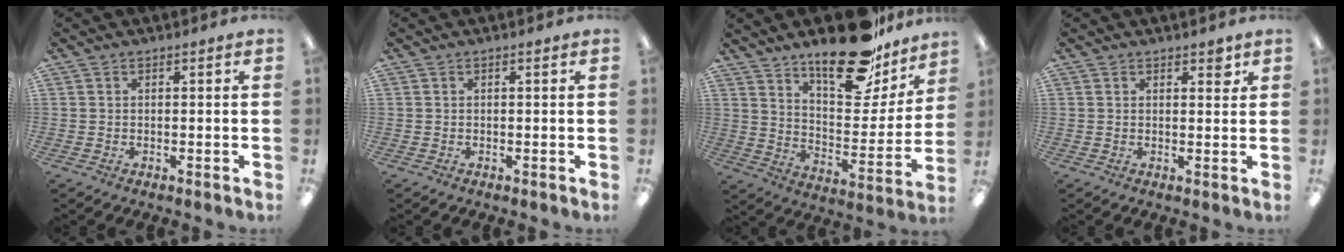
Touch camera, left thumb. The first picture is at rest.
{"total": 0.0}
{"total": 21.9, "force": [16.8, 8.3, 11.3], "torque": [-0.157, -0.115, 0.281]}
{"total": 2.4, "force": [1.7, 1.1, 1.3], "torque": [-0.005, -0.007, 0.024]}